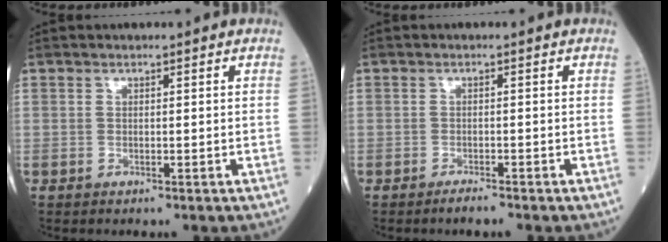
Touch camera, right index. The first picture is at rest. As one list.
[{"total": 1.5, "force": [-1.3, -0.1, 0.7], "torque": [-0.017, -0.002, -0.022]}]